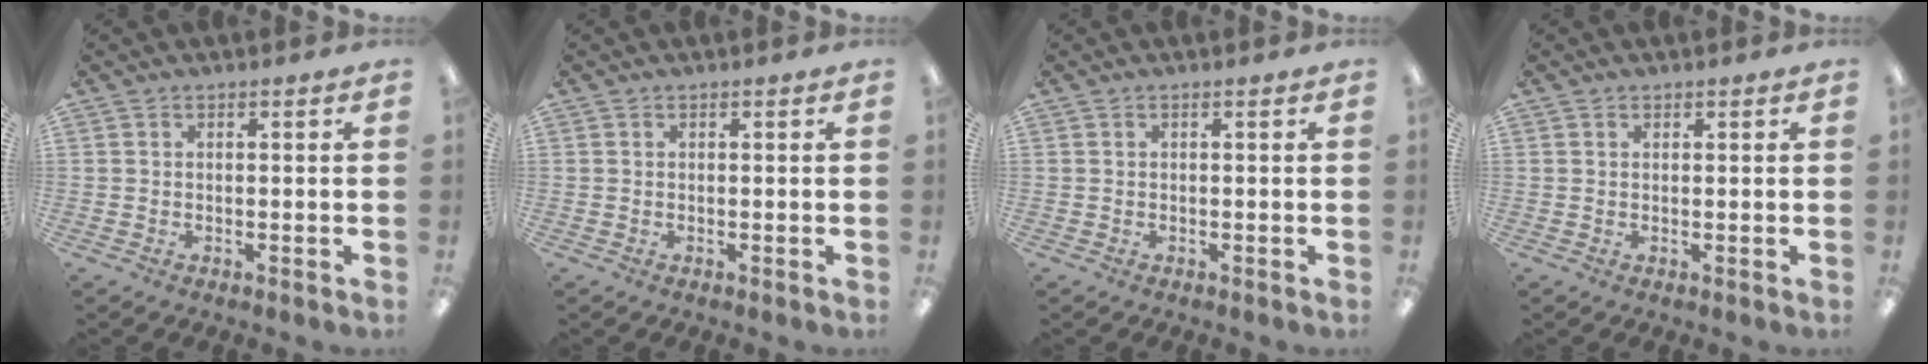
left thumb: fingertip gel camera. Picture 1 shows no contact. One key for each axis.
{"total": 0.5, "fx": -0.1, "fy": 0.2, "fz": -0.5, "tx": 0.009, "ty": 0.002, "tz": -0.001}
{"total": 0.0}
{"total": 0.6, "fx": 0.4, "fy": 0.4, "fz": -0.3, "tx": 0.004, "ty": 0.002, "tz": 0.007}